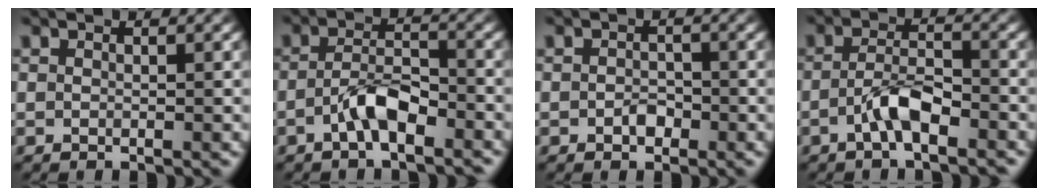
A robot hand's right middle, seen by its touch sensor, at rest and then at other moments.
{"total": 3.5, "force": [-1.9, 1.3, 2.7], "torque": [-0.050, 0.010, -0.040]}
{"total": 1.4, "force": [-0.6, 0.9, 0.8], "torque": [-0.014, 0.000, -0.011]}
{"total": 3.3, "force": [-1.8, 1.0, 2.6], "torque": [-0.054, 0.008, -0.038]}